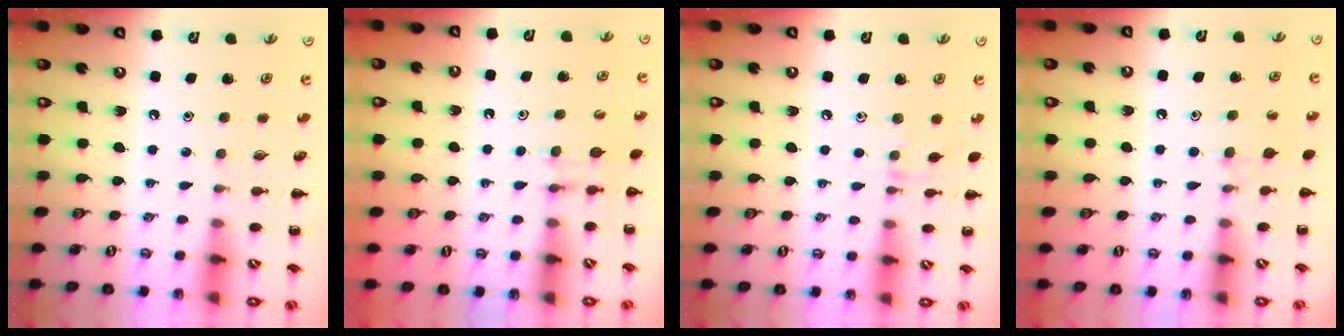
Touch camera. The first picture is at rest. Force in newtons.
{"total": 4.8, "press": 4.5, "slide": 1.5}
{"total": 5.0, "press": 4.9, "slide": 1.2}
{"total": 5.7, "press": 5.4, "slide": 2.0}